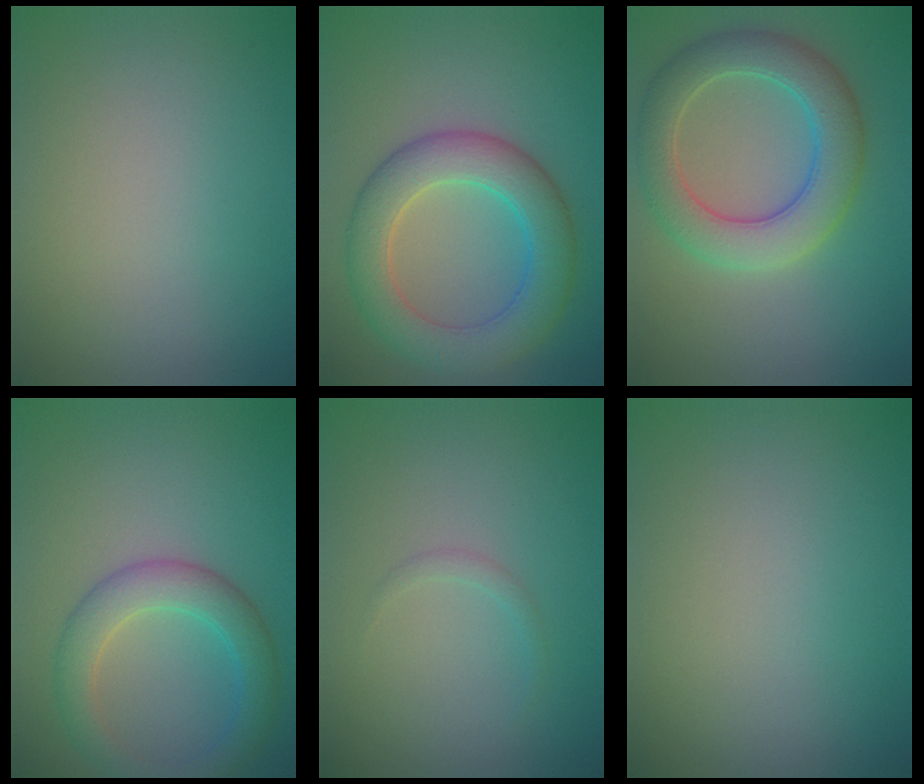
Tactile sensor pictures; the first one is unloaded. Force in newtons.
{"total": 6.6, "press": 6.6, "slide": 0.3}
{"total": 6.1, "press": 6.1, "slide": 0.4}
{"total": 4.5, "press": 4.4, "slide": 0.3}
{"total": 0.8, "press": 0.7, "slide": 0.1}
{"total": 0.0}